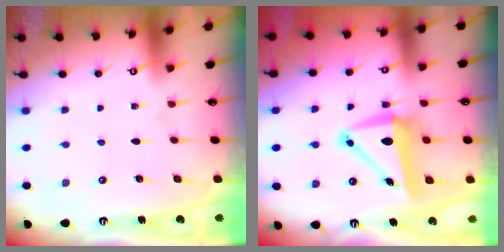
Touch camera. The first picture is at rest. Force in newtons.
{"total": 9.8, "press": 9.2, "slide": 3.4}